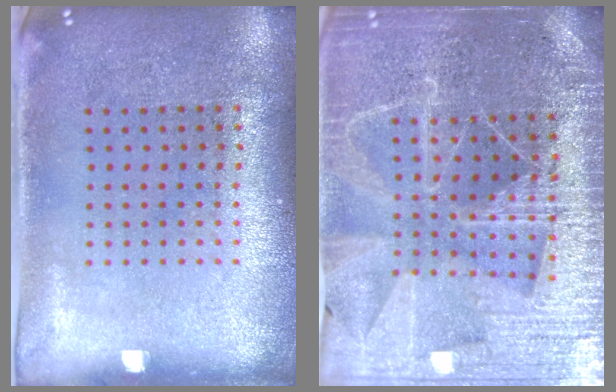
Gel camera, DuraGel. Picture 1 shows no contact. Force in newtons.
{"total": 4.9, "press": 4.5, "slide": 2.0}